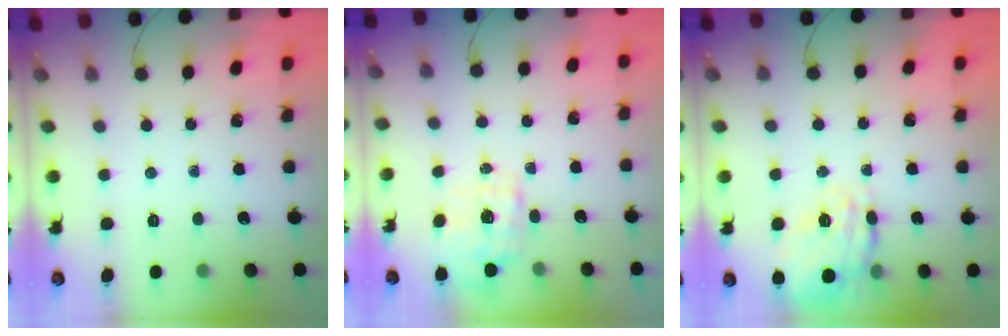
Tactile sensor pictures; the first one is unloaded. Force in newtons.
{"total": 1.9, "press": 1.9, "slide": 0.5}
{"total": 18.1, "press": 18.1, "slide": 0.6}